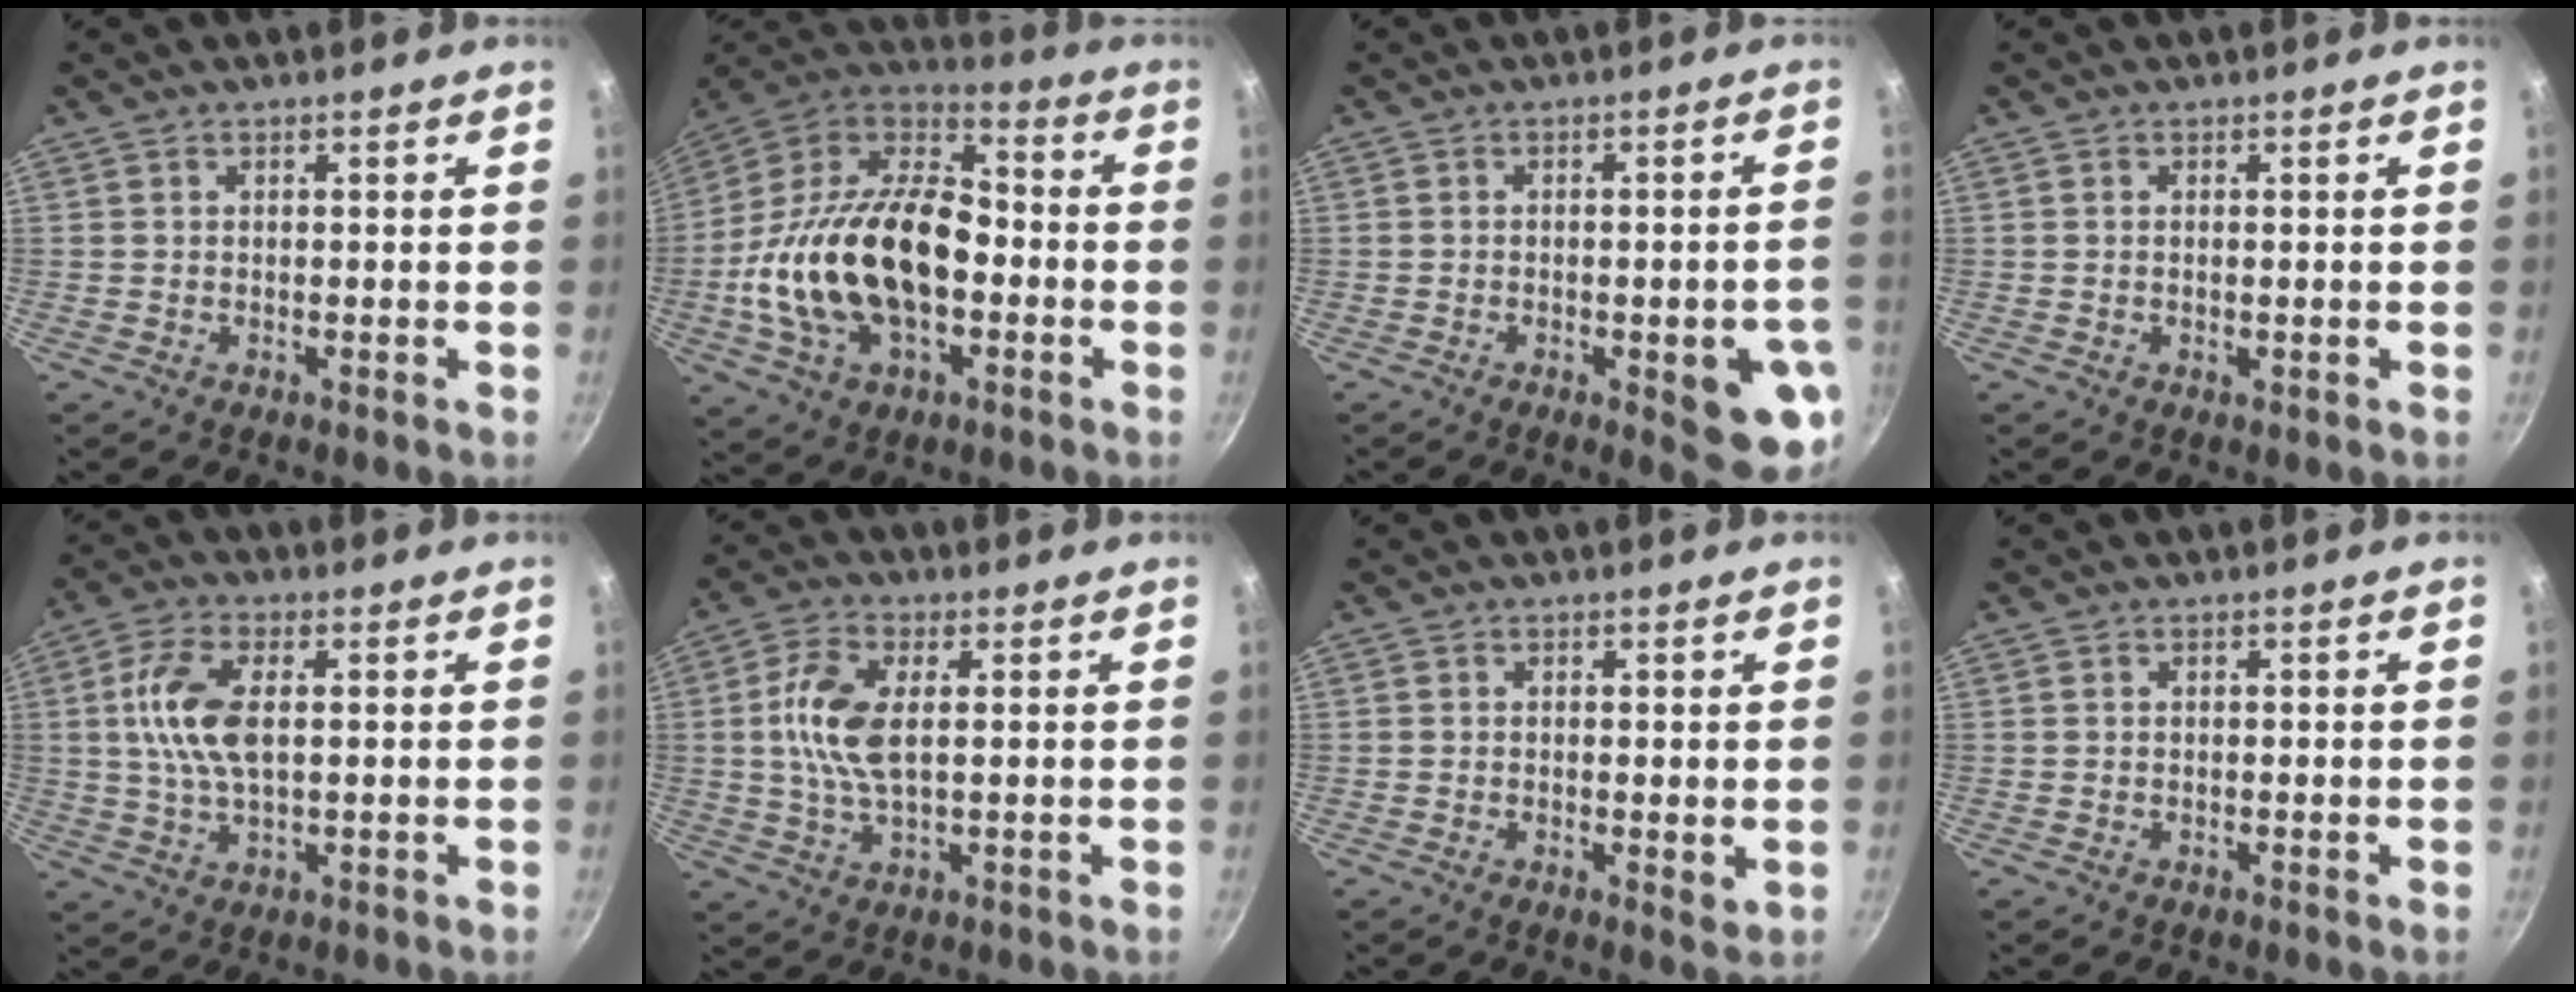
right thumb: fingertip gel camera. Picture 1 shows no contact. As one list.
[{"total": 26.1, "force": [-4.0, 15.6, 20.5], "torque": [-0.365, 0.048, -0.081]}, {"total": 10.9, "force": [-3.0, 3.6, 9.9], "torque": [-0.089, 0.007, -0.034]}, {"total": 0.7, "force": [-0.1, 0.2, 0.7], "torque": [-0.012, 0.000, -0.001]}, {"total": 10.0, "force": [1.4, 5.0, 8.6], "torque": [-0.168, 0.009, 0.022]}, {"total": 9.5, "force": [1.2, 4.6, 8.2], "torque": [-0.166, 0.009, 0.019]}, {"total": 1.9, "force": [0.1, 0.6, 1.8], "torque": [-0.029, -0.007, 0.000]}, {"total": 0.0}]